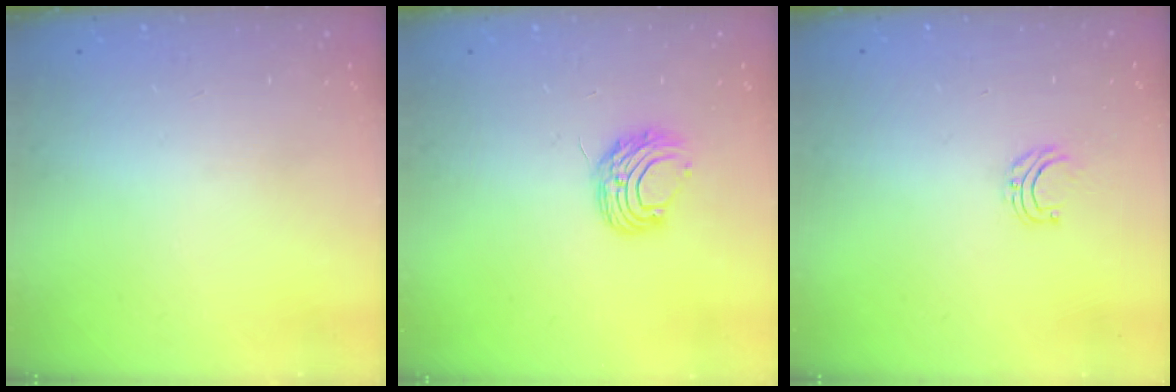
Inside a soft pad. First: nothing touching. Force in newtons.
{"total": 7.6, "press": 7.6, "slide": 0.5}
{"total": 4.0, "press": 4.0, "slide": 0.3}